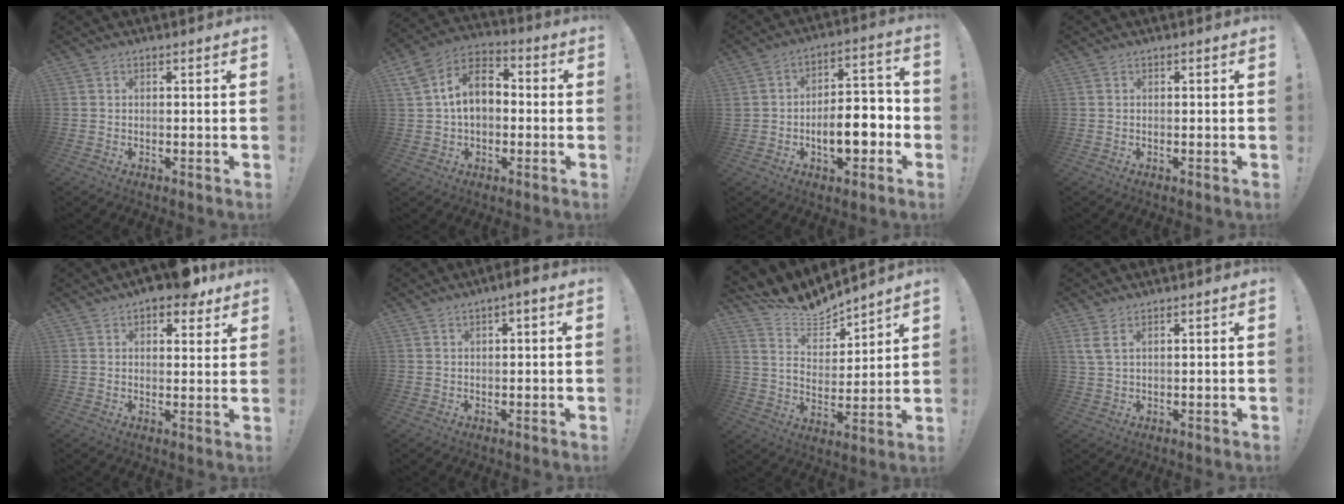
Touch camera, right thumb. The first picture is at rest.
{"total": 13.4, "force": [1.7, 9.5, 9.3], "torque": [-0.152, 0.016, 0.037]}
{"total": 12.2, "force": [-4.3, 7.0, 9.0], "torque": [-0.126, 0.028, -0.070]}
{"total": 0.0}
{"total": 8.1, "force": [6.3, 2.7, 4.4], "torque": [-0.052, -0.036, 0.110]}
{"total": 2.7, "force": [0.8, 0.5, 2.5], "torque": [-0.038, 0.000, 0.012]}
{"total": 8.8, "force": [8.5, 1.8, 0.8], "torque": [-0.039, -0.085, 0.158]}
{"total": 3.3, "force": [1.8, 0.8, 2.7], "torque": [-0.063, 0.001, 0.036]}